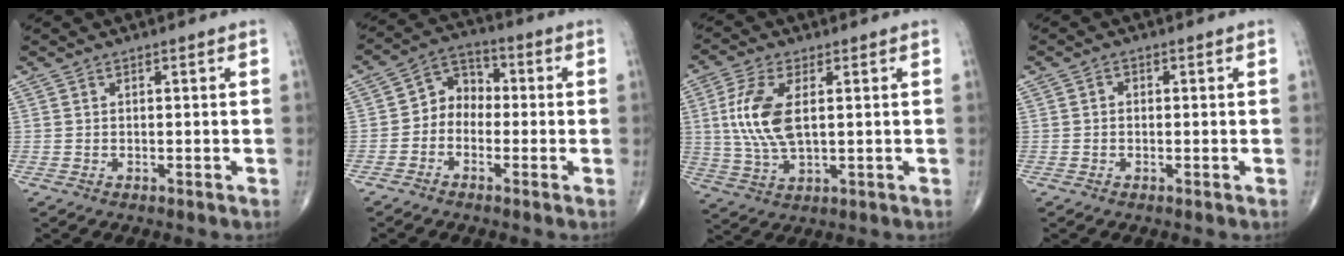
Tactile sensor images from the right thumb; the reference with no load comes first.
{"total": 4.8, "force": [-0.9, 3.8, 2.7], "torque": [-0.020, 0.023, -0.034]}
{"total": 10.7, "force": [1.7, 5.0, 9.3], "torque": [-0.209, -0.004, 0.038]}
{"total": 1.1, "force": [0.0, 0.9, 0.6], "torque": [-0.003, 0.005, -0.004]}